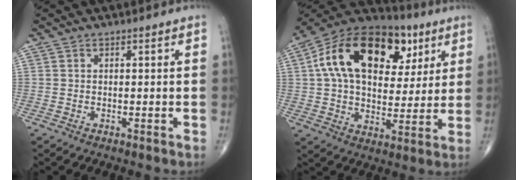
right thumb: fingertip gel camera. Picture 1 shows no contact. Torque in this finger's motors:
{"motor_torque": [1.69, 2.74, 0.55, -0.24, 0.42]}